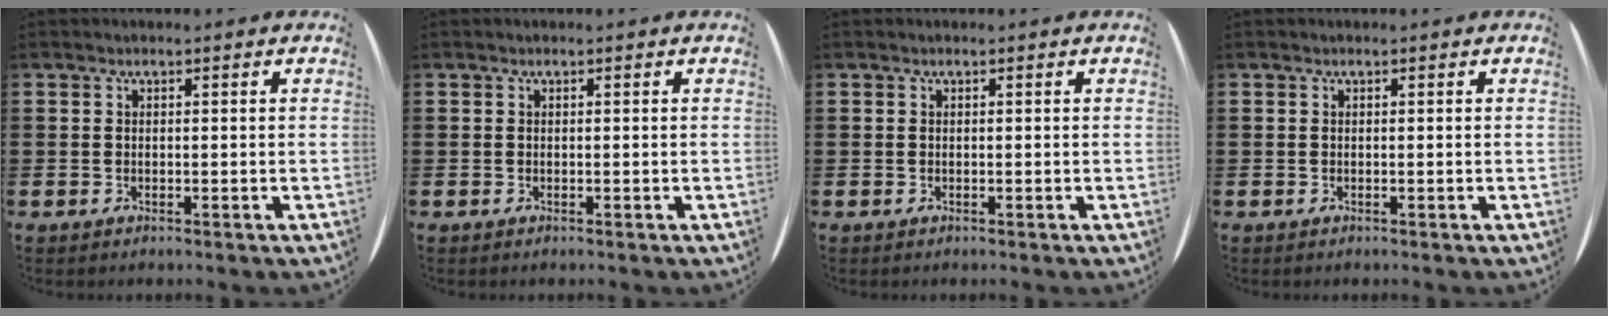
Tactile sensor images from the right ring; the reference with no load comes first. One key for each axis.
{"total": 0.0}
{"total": 0.0}
{"total": 0.0}